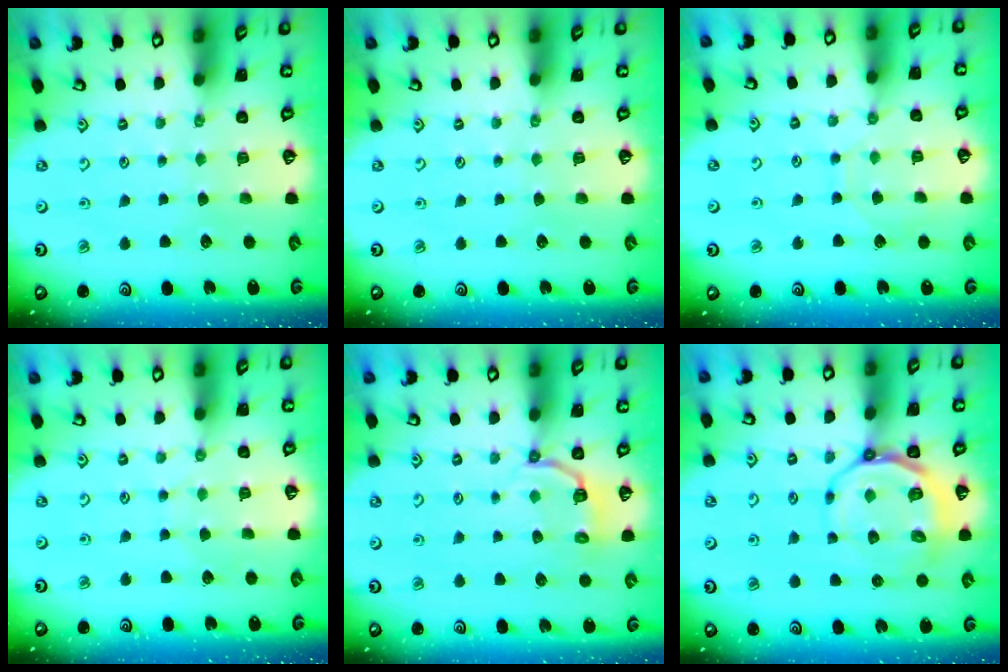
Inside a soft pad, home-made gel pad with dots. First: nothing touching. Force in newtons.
{"total": 0.0}
{"total": 5.6, "press": 5.5, "slide": 0.5}
{"total": 3.1, "press": 3.1, "slide": 0.4}
{"total": 4.9, "press": 3.7, "slide": 3.2}
{"total": 11.7, "press": 11.4, "slide": 2.9}